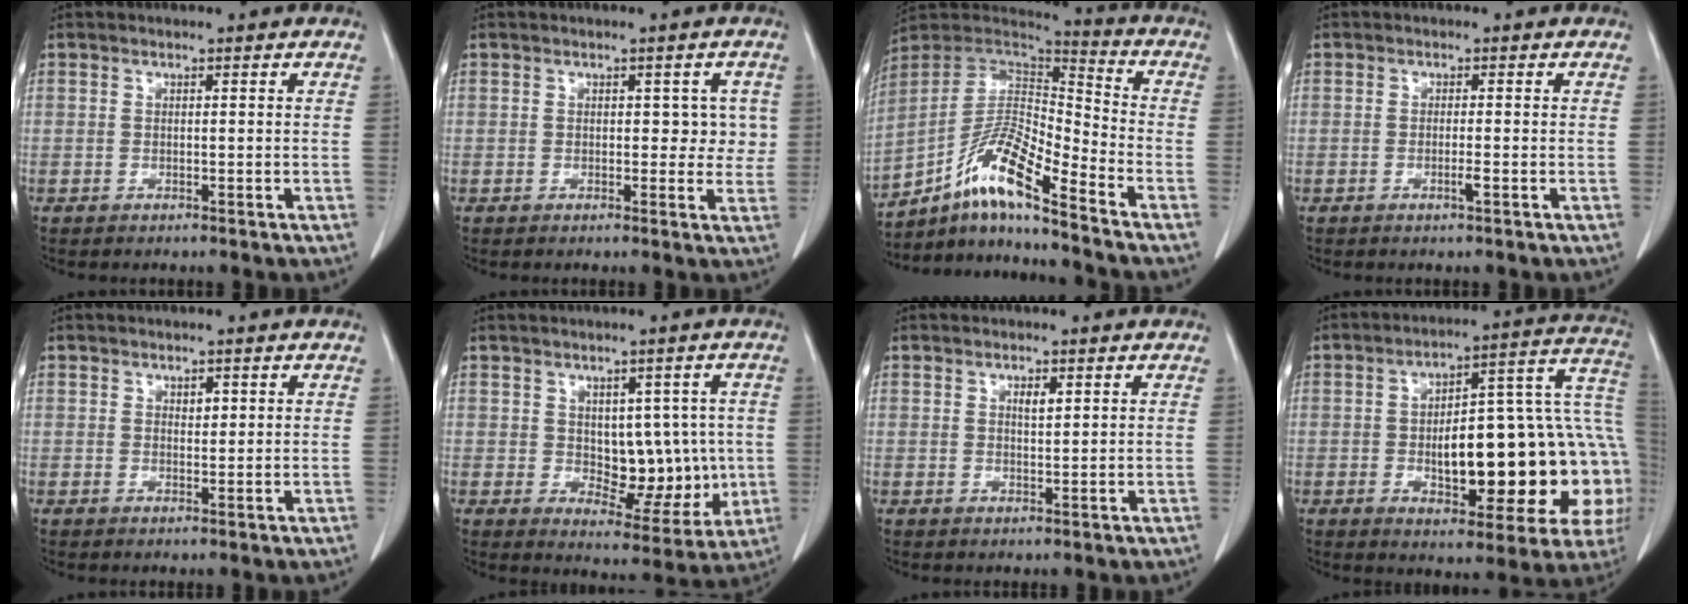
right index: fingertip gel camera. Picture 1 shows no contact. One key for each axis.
{"total": 3.6, "fx": 0.6, "fy": 2.3, "fz": 2.7, "tx": -0.018, "ty": 0.012, "tz": 0.006}
{"total": 14.3, "fx": -9.4, "fy": 1.3, "fz": 10.6, "tx": -0.201, "ty": 0.013, "tz": -0.171}
{"total": 1.4, "fx": -0.6, "fy": 0.0, "fz": 1.3, "tx": -0.027, "ty": -0.003, "tz": -0.010}
{"total": 1.2, "fx": 0.6, "fy": 0.7, "fz": 0.8, "tx": -0.010, "ty": -0.003, "tz": 0.010}
{"total": 9.5, "fx": 0.3, "fy": 5.7, "fz": 7.7, "tx": -0.084, "ty": 0.006, "tz": 0.024}
{"total": 1.6, "fx": 0.8, "fy": 0.5, "fz": 1.4, "tx": -0.024, "ty": -0.002, "tz": 0.013}
{"total": 26.3, "fx": -3.2, "fy": 8.1, "fz": 24.8, "tx": -0.256, "ty": 0.040, "tz": -0.027}